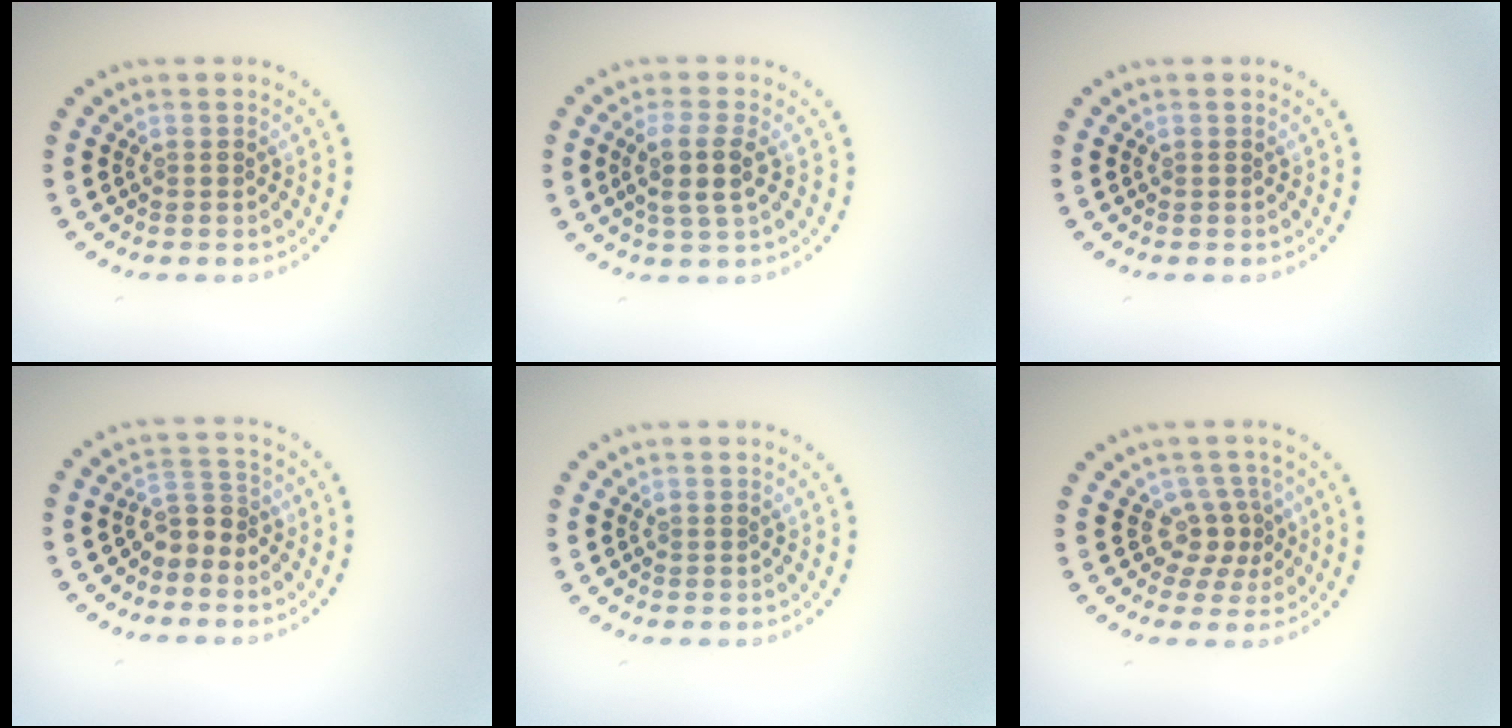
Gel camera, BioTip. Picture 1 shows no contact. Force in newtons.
{"total": 3.0, "press": 2.7, "slide": 1.4}
{"total": 0.0}
{"total": 2.2, "press": 1.9, "slide": 1.3}
{"total": 0.0}
{"total": 2.6, "press": 1.8, "slide": 1.9}